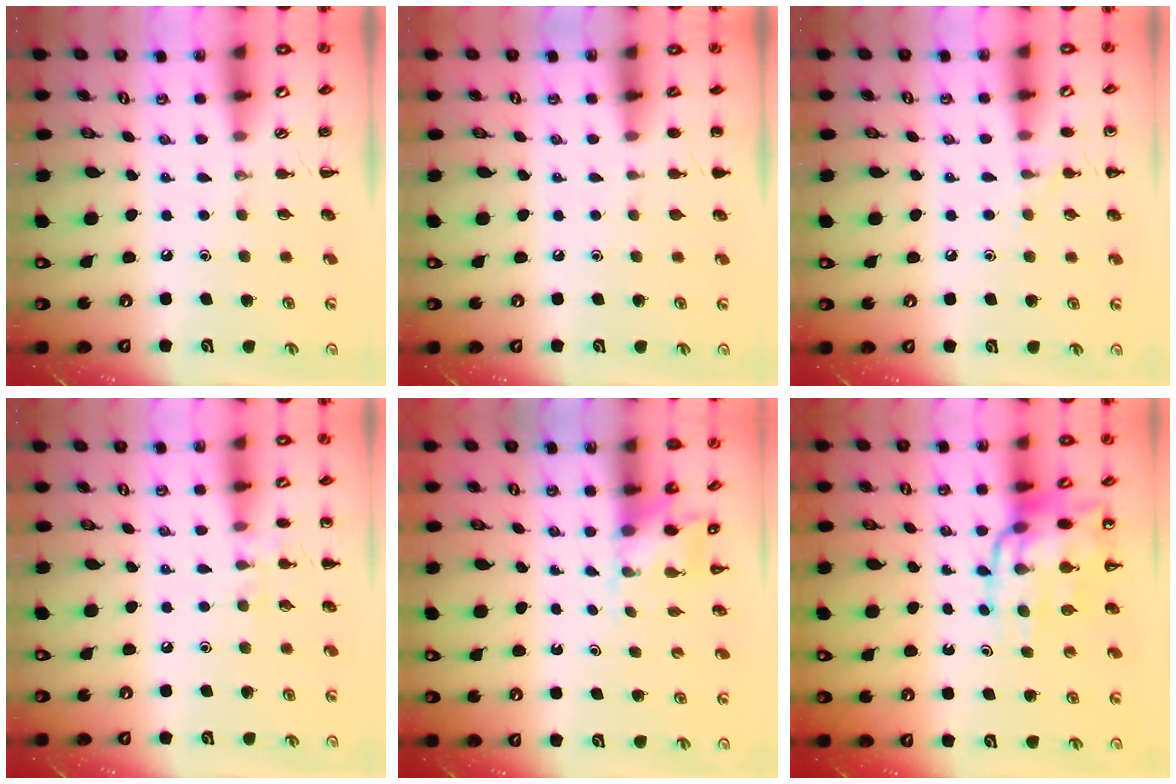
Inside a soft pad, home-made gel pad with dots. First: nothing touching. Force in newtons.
{"total": 1.2, "press": 1.2, "slide": 0.1}
{"total": 7.1, "press": 6.8, "slide": 2.1}
{"total": 6.7, "press": 6.4, "slide": 2.0}
{"total": 2.3, "press": 2.3, "slide": 0.6}
{"total": 14.7, "press": 14.3, "slide": 3.5}